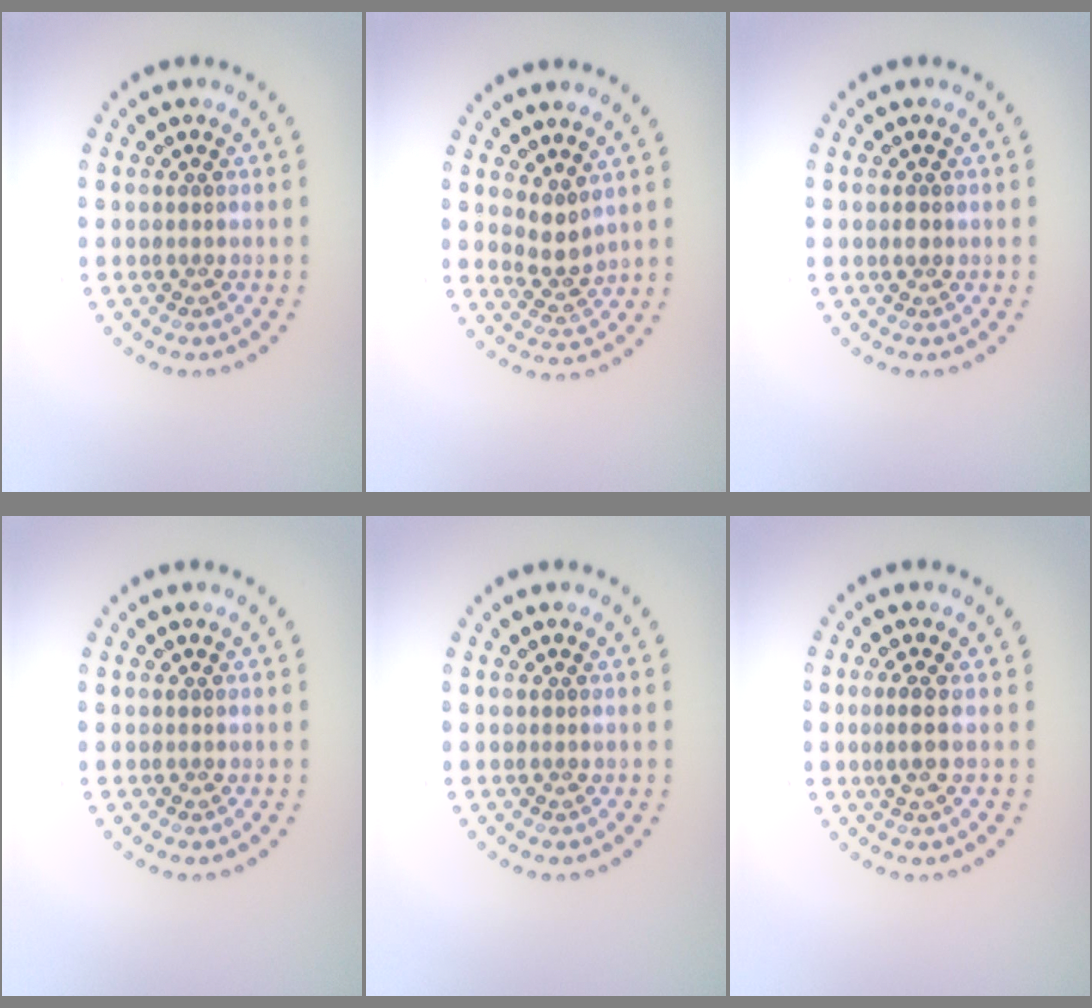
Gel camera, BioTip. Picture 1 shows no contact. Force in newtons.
{"total": 2.0, "press": 1.5, "slide": 1.2}
{"total": 0.7, "press": 0.6, "slide": 0.2}
{"total": 0.0}
{"total": 0.0}
{"total": 1.8, "press": 1.3, "slide": 1.3}